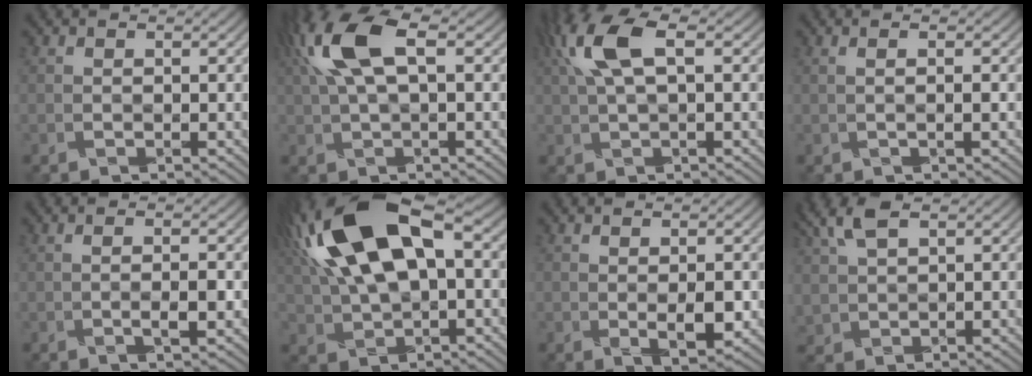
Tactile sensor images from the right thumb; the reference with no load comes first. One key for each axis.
{"total": 8.5, "fx": 2.6, "fy": 3.1, "fz": 7.5, "tx": -0.166, "ty": 0.021, "tz": 0.046}
{"total": 6.8, "fx": 2.2, "fy": 2.3, "fz": 6.0, "tx": -0.134, "ty": 0.015, "tz": 0.039}
{"total": 1.2, "fx": 0.1, "fy": 0.2, "fz": 1.1, "tx": -0.021, "ty": 0.002, "tz": -0.003}
{"total": 2.2, "fx": -0.3, "fy": 0.4, "fz": 2.2, "tx": -0.036, "ty": 0.002, "tz": -0.007}
{"total": 16.9, "fx": 5.5, "fy": 8.0, "fz": 13.8, "tx": -0.310, "ty": 0.030, "tz": 0.095}
{"total": 2.8, "fx": 0.2, "fy": 0.8, "fz": 2.7, "tx": -0.052, "ty": -0.004, "tz": 0.011}
{"total": 5.8, "fx": 3.5, "fy": 2.5, "fz": 3.9, "tx": -0.099, "ty": 0.015, "tz": 0.076}